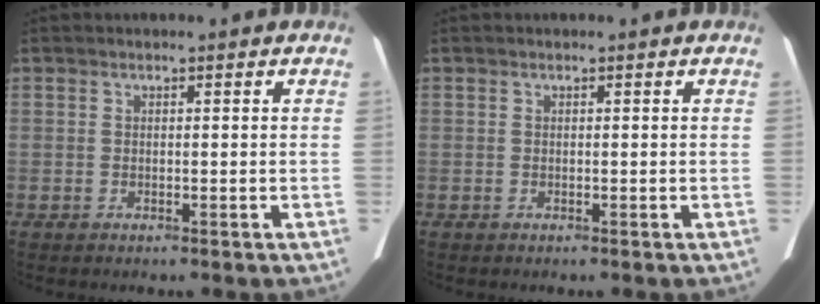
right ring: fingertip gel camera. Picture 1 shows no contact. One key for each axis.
{"total": 0.0}